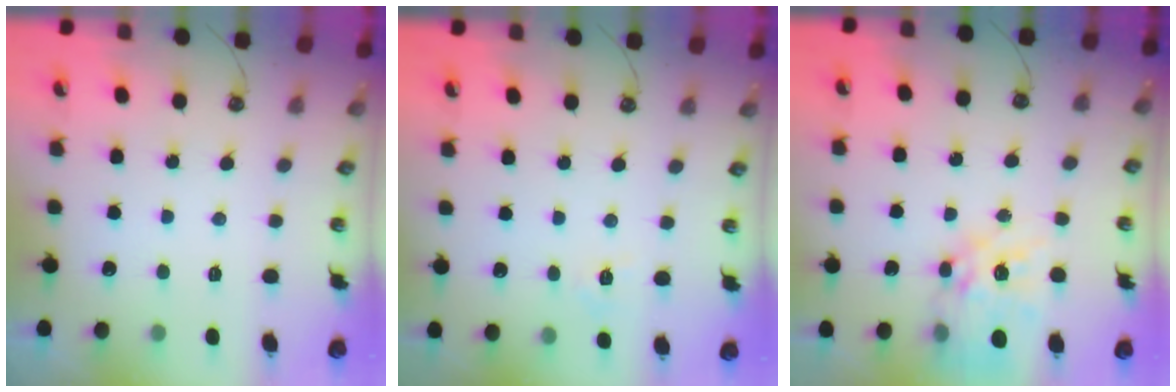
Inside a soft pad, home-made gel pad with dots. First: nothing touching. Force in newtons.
{"total": 7.0, "press": 7.0, "slide": 0.7}
{"total": 15.9, "press": 15.8, "slide": 1.6}